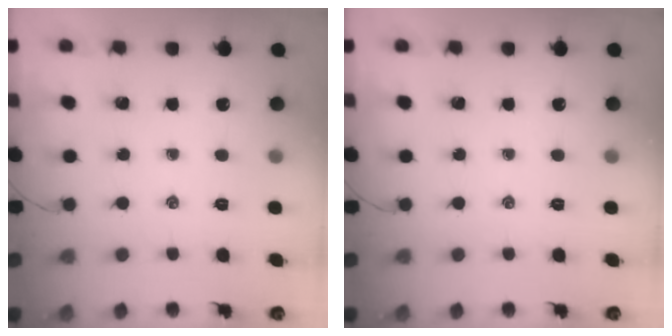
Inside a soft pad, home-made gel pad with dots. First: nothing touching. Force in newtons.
{"total": 0.0}